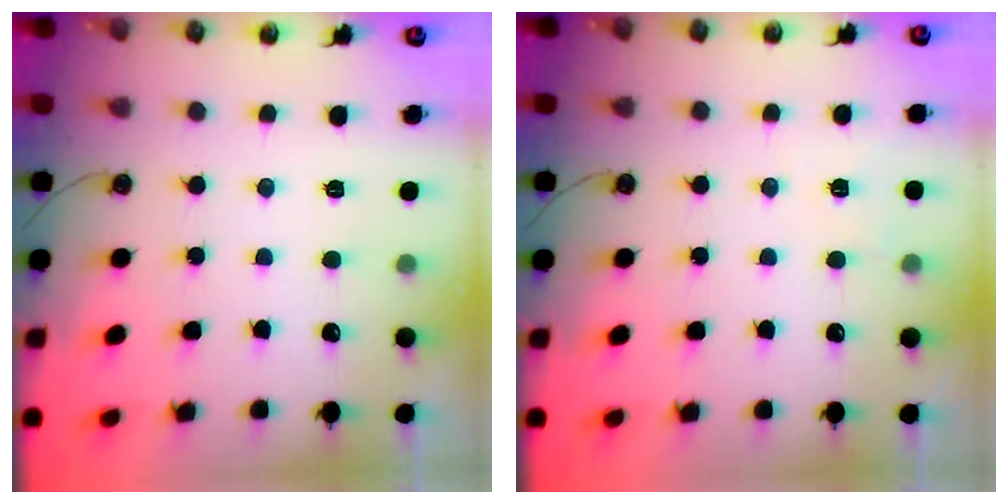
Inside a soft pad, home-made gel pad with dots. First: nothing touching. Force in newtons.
{"total": 5.1, "press": 5.0, "slide": 0.9}